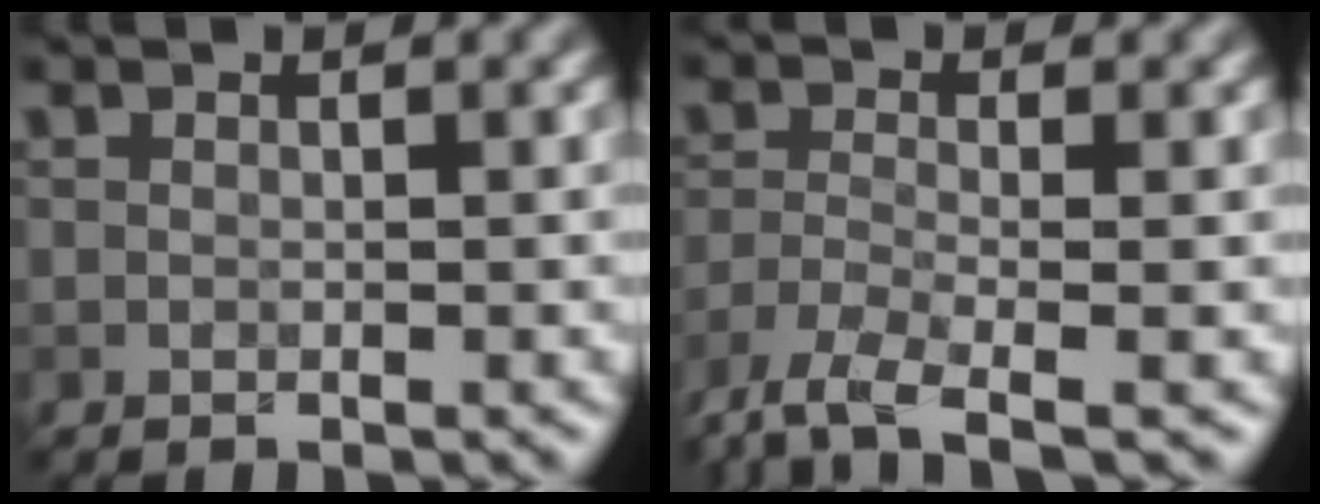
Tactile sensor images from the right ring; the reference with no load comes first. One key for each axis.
{"total": 5.4, "fx": -4.1, "fy": 1.3, "fz": 3.1, "tx": -0.069, "ty": -0.013, "tz": -0.091}